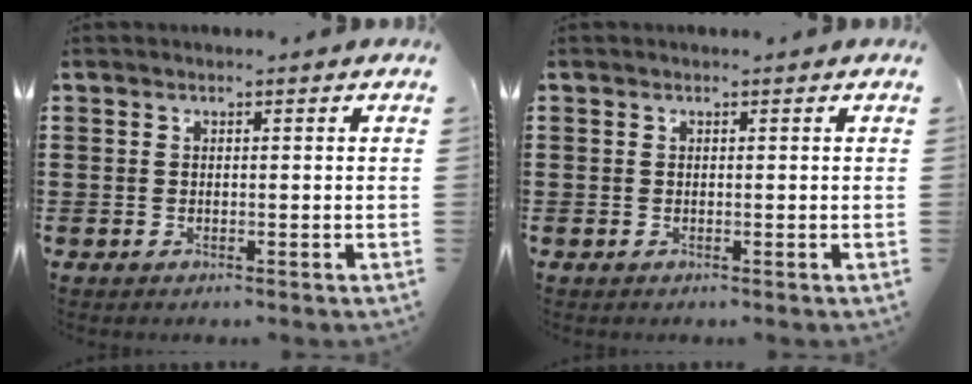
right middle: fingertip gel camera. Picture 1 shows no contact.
{"total": 0.0}